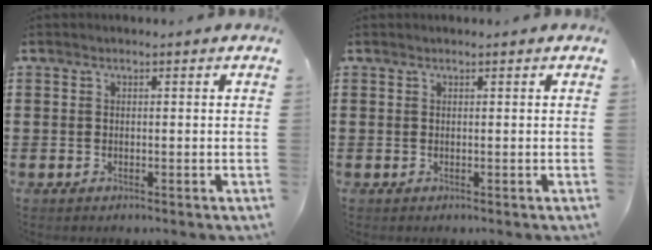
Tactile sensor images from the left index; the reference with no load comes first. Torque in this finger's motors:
{"motor_torque": [0.34, 0.41, 0.02, 0.01]}